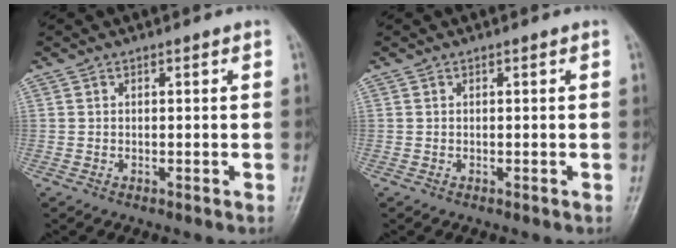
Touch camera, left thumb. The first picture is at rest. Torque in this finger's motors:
{"motor_torque": [0.00, 0.00, -0.03, 0.00, 0.00]}